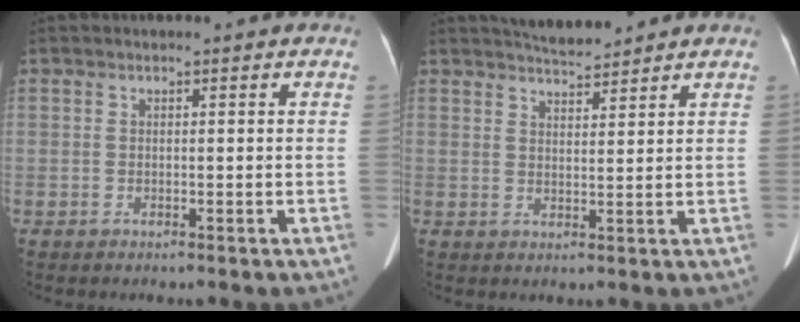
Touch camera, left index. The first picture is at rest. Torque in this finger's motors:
{"motor_torque": [0.71, -0.97, 0.00, 0.01]}